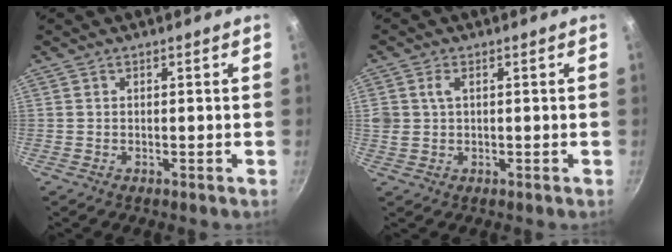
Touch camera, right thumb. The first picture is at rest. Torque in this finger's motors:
{"motor_torque": [0.44, 0.63, 0.47, 0.20, 0.02]}